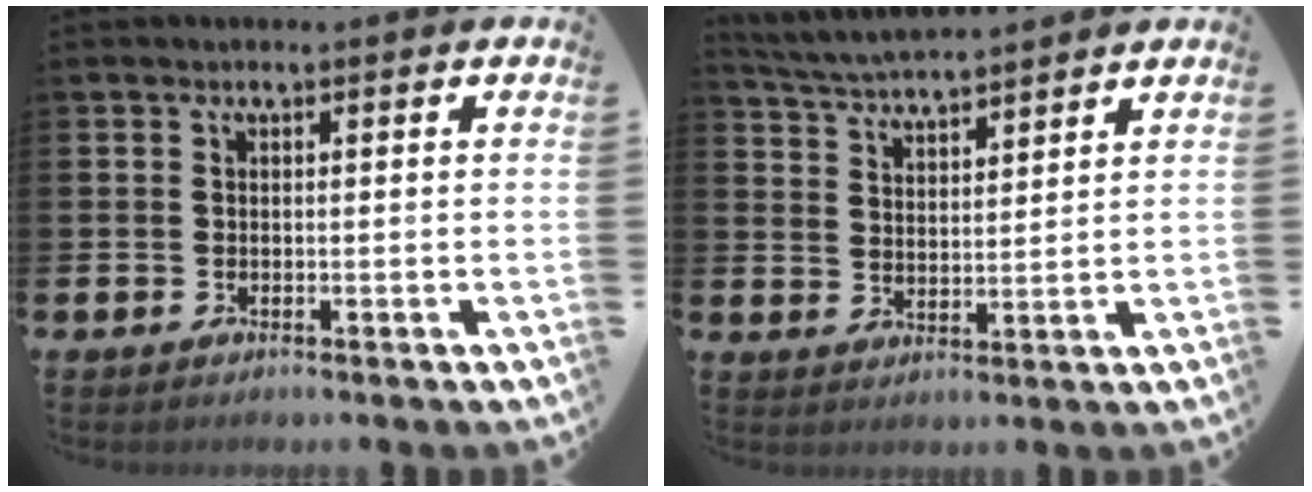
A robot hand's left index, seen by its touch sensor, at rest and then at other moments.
{"total": 4.7, "force": [4.7, 0.2, 0.5], "torque": [-0.036, -0.027, 0.084]}